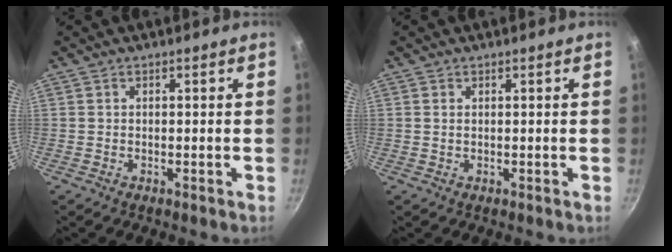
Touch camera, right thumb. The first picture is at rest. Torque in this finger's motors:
{"motor_torque": [-0.07, 0.16, -0.18, 0.04, 0.05]}